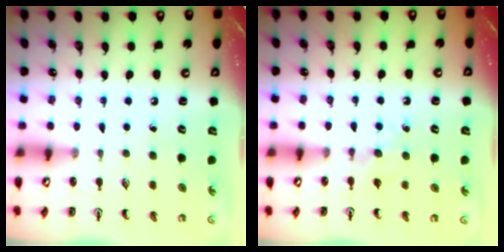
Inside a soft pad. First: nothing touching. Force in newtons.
{"total": 4.4, "press": 4.3, "slide": 0.5}